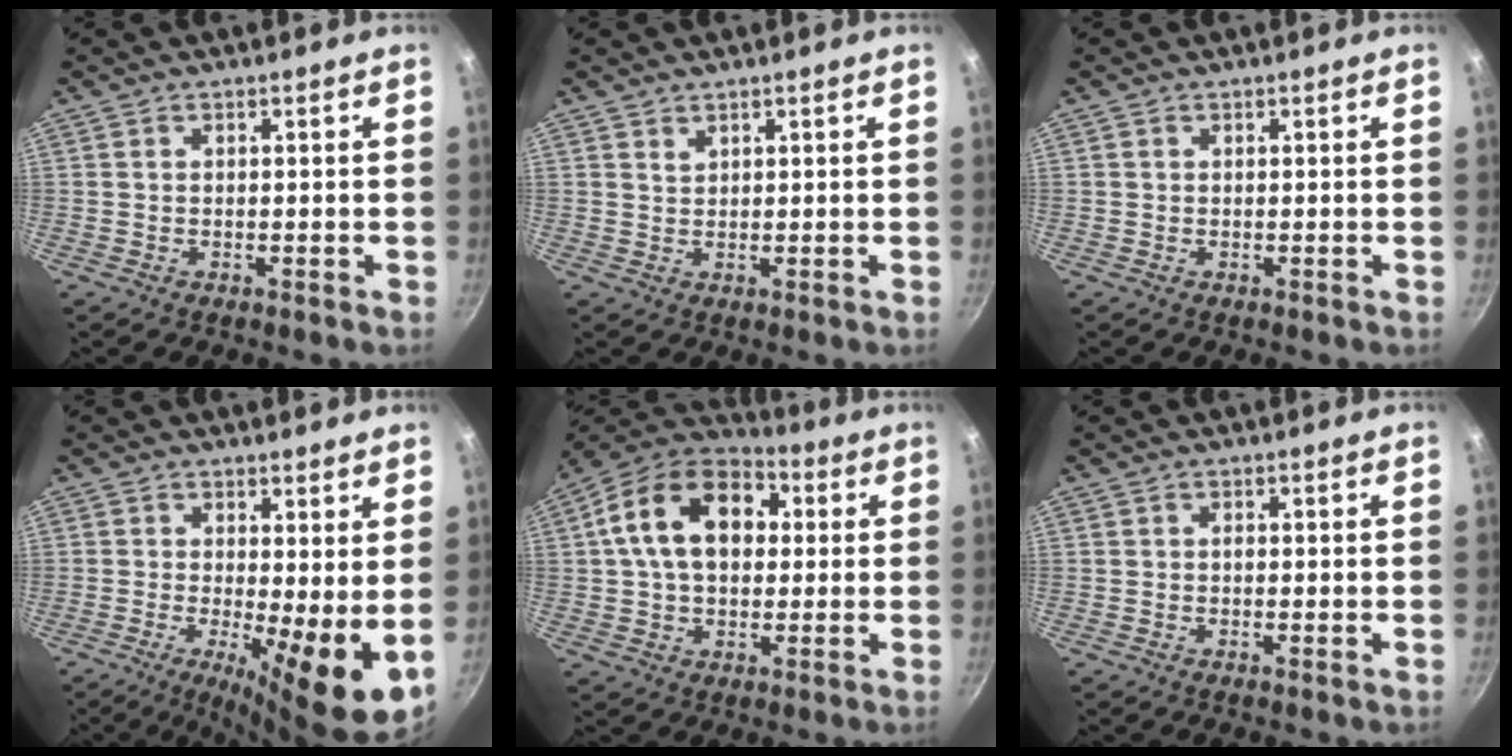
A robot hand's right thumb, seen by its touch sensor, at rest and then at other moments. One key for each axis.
{"total": 1.2, "fx": 0.9, "fy": 0.6, "fz": 0.4, "tx": -0.004, "ty": -0.005, "tz": 0.018}
{"total": 0.0}
{"total": 10.5, "fx": -0.7, "fy": 2.7, "fz": 10.2, "tx": -0.138, "ty": -0.019, "tz": -0.010}
{"total": 18.1, "fx": 3.6, "fy": 12.4, "fz": 12.8, "tx": -0.190, "ty": 0.026, "tz": 0.041}
{"total": 0.8, "fx": 0.0, "fy": 0.3, "fz": 0.7, "tx": -0.013, "ty": -0.002, "tz": -0.005}